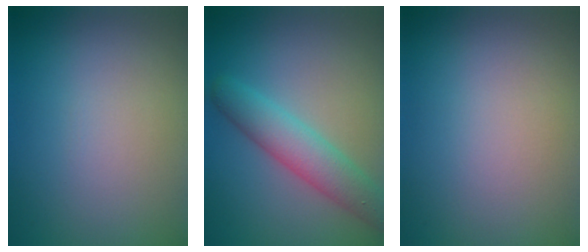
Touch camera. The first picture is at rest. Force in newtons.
{"total": 4.7, "press": 4.7, "slide": 0.1}
{"total": 0.0}